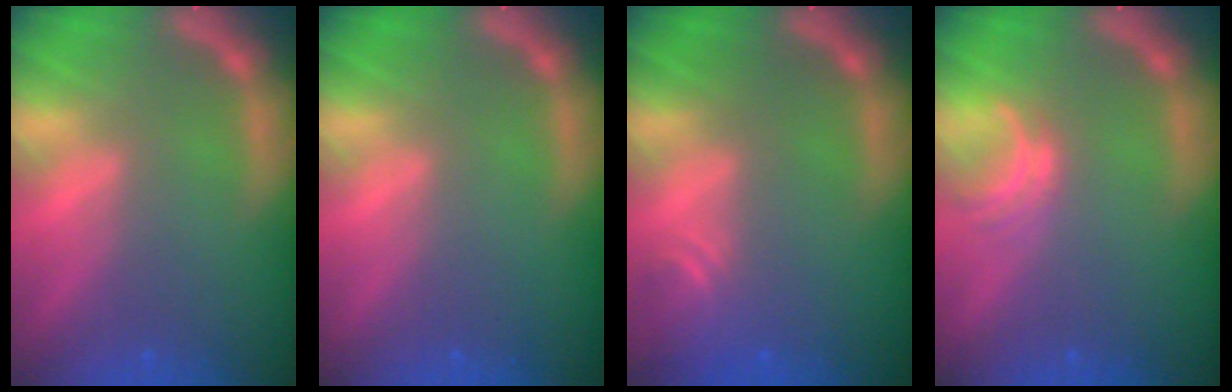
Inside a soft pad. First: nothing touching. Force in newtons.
{"total": 0.0}
{"total": 2.4}
{"total": 2.0}